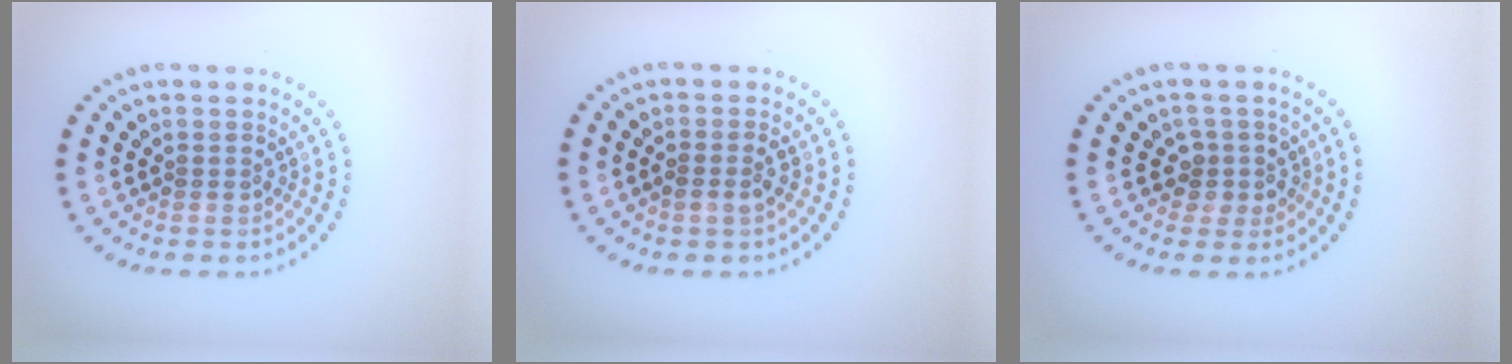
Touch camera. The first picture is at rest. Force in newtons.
{"total": 1.3, "press": 1.3, "slide": 0.3}
{"total": 2.2, "press": 1.8, "slide": 1.2}